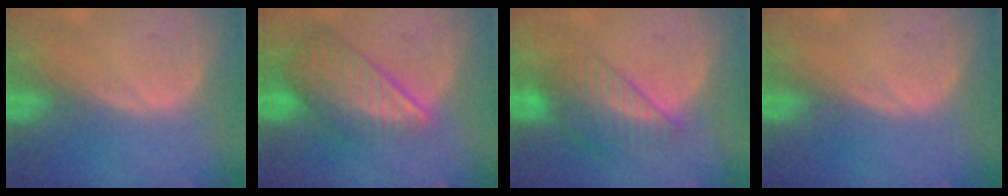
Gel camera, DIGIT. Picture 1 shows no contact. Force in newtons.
{"total": 8.6, "press": 7.5, "slide": 4.1}
{"total": 7.0, "press": 6.0, "slide": 3.5}
{"total": 0.0}